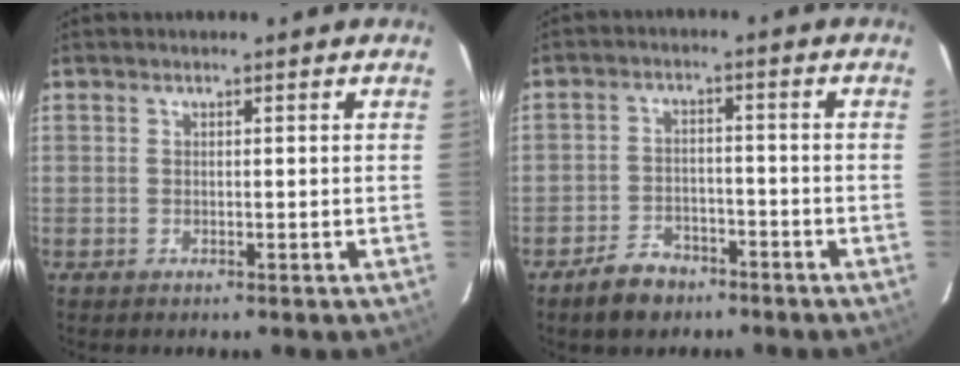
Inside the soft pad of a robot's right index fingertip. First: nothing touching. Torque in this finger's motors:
{"motor_torque": [0.12, -0.01, -0.22, -0.14]}